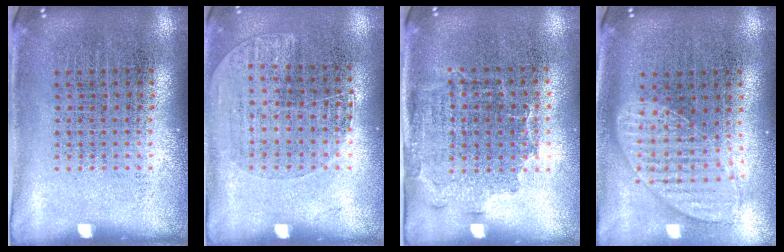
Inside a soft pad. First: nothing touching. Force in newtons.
{"total": 1.0, "press": 0.9, "slide": 0.5}
{"total": 1.6, "press": 1.3, "slide": 1.0}
{"total": 1.2, "press": 1.2, "slide": 0.3}